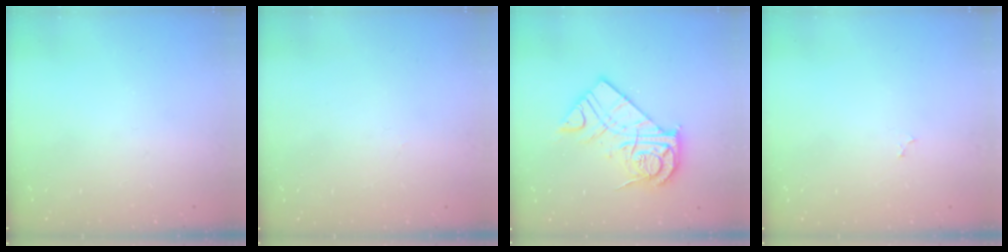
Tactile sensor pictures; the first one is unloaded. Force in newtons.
{"total": 0.0}
{"total": 15.8, "press": 15.7, "slide": 1.3}
{"total": 2.3, "press": 2.3, "slide": 0.2}